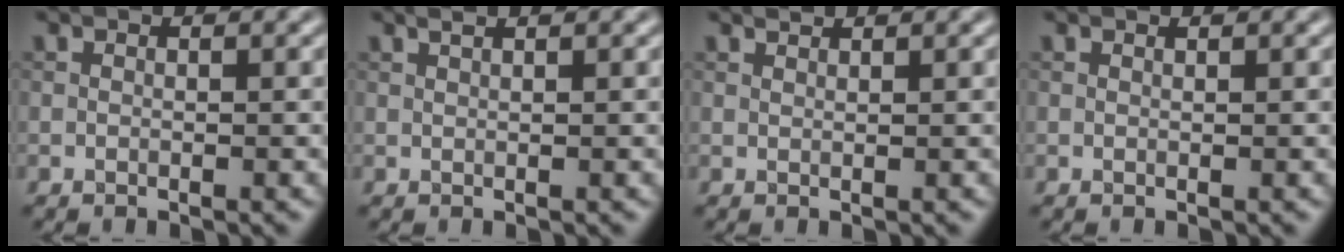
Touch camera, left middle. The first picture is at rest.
{"total": 1.6, "force": [1.1, 0.5, 0.9], "torque": [-0.004, -0.002, 0.003]}
{"total": 0.9, "force": [0.9, 0.0, 0.1], "torque": [-0.003, -0.001, 0.013]}
{"total": 0.0}